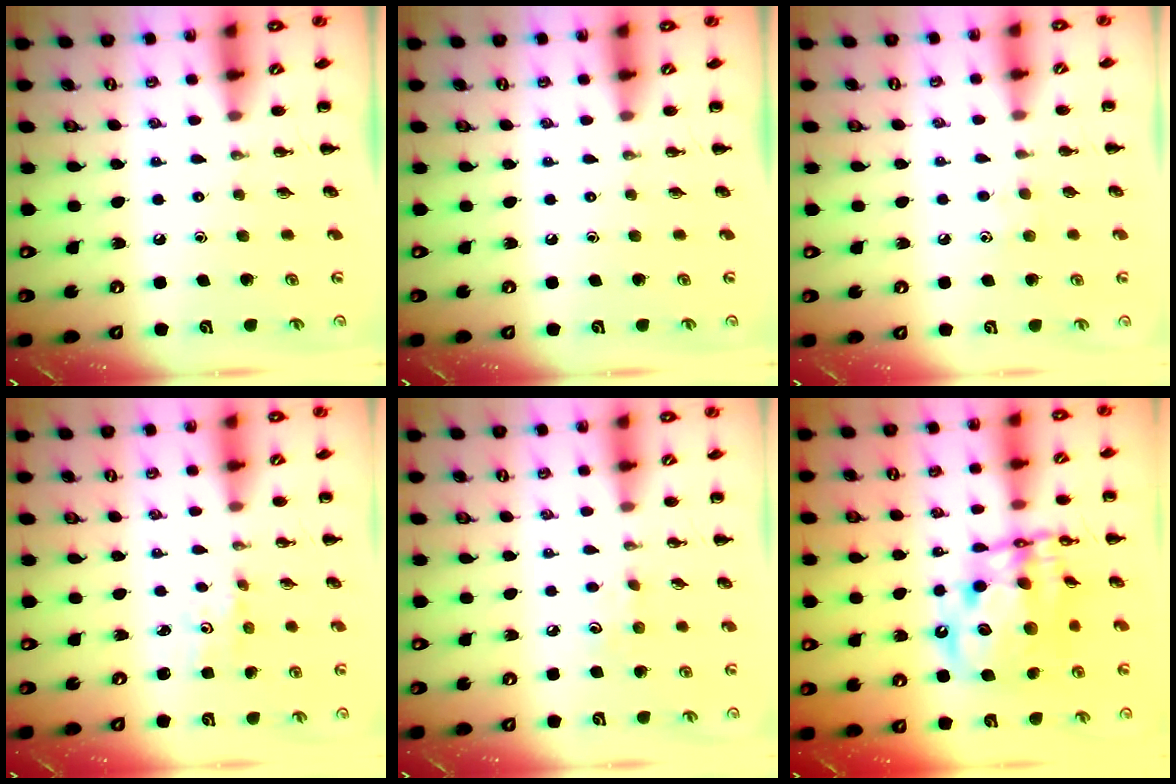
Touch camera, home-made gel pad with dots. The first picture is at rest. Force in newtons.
{"total": 0.0}
{"total": 4.3, "press": 4.1, "slide": 1.3}
{"total": 0.9, "press": 0.8, "slide": 0.4}
{"total": 6.2, "press": 5.9, "slide": 1.8}
{"total": 16.4, "press": 15.9, "slide": 4.2}